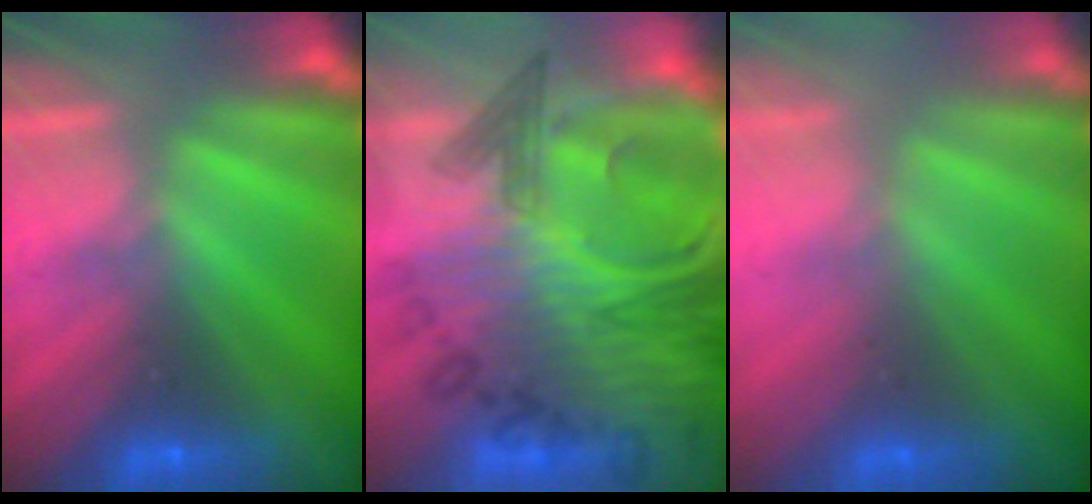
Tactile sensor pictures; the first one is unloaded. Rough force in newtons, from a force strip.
{"total": 9.5}
{"total": 2.9}